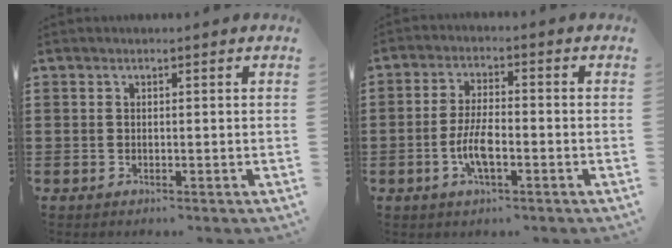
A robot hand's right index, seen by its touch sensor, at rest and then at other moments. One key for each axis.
{"total": 5.9, "fx": -1.9, "fy": 1.9, "fz": 5.2, "tx": -0.117, "ty": -0.002, "tz": -0.041}